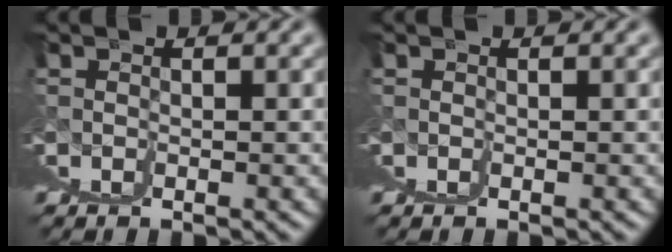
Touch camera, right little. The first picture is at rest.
{"total": 0.0}